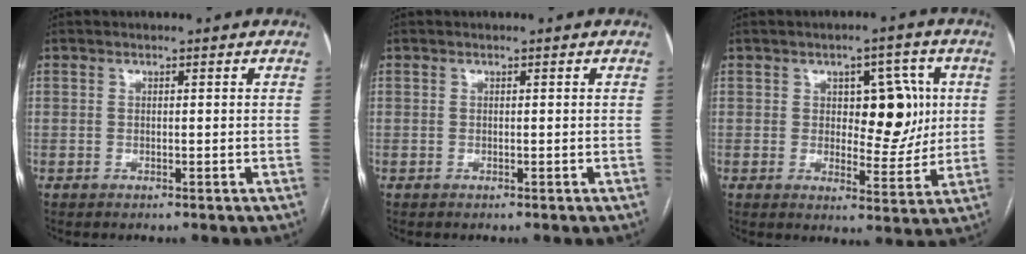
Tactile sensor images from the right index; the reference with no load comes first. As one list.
[{"total": 0.0}, {"total": 9.1, "force": [1.8, 4.4, 7.8], "torque": [-0.095, 0.014, 0.032]}]